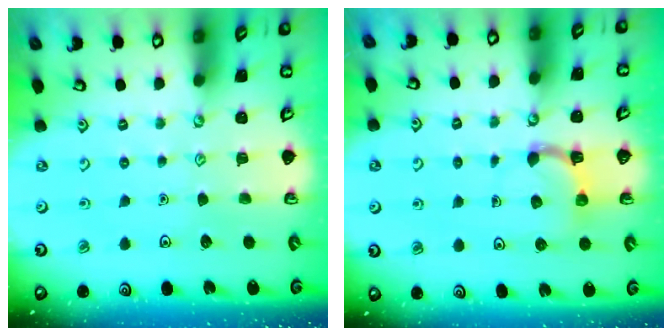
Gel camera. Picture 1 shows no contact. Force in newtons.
{"total": 5.1, "press": 5.0, "slide": 0.9}